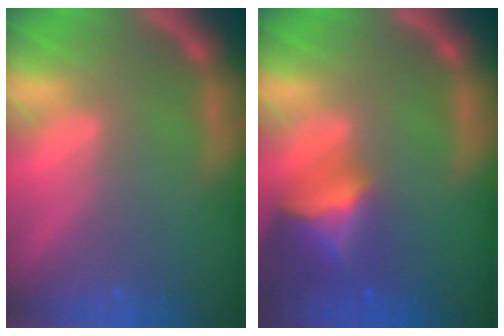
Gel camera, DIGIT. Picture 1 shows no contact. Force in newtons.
{"total": 6.0}